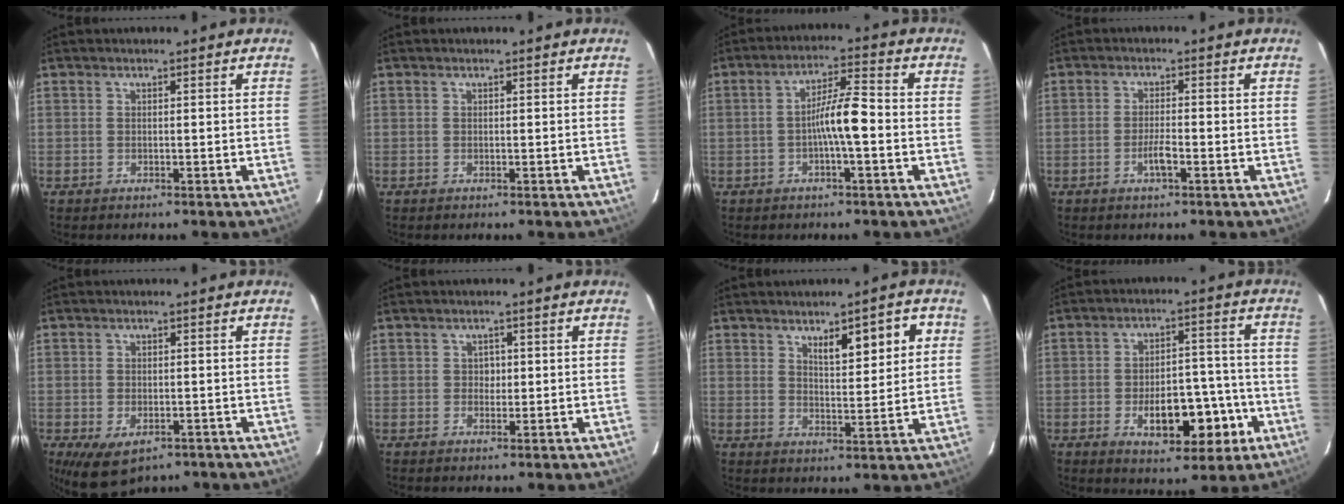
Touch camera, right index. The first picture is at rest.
{"total": 0.0}
{"total": 6.7, "force": [-1.3, 0.6, 6.5], "torque": [-0.115, 0.016, -0.025]}
{"total": 2.7, "force": [-1.2, 0.3, 2.4], "torque": [-0.048, 0.000, -0.023]}
{"total": 7.4, "force": [-4.5, 4.0, 4.4], "torque": [-0.080, -0.011, -0.064]}
{"total": 1.4, "force": [0.1, 1.2, 0.8], "torque": [-0.010, 0.002, 0.001]}
{"total": 7.2, "force": [3.3, 1.9, 6.1], "torque": [-0.091, 0.005, 0.052]}
{"total": 11.5, "force": [-4.2, 5.3, 9.3], "torque": [-0.132, 0.020, -0.052]}